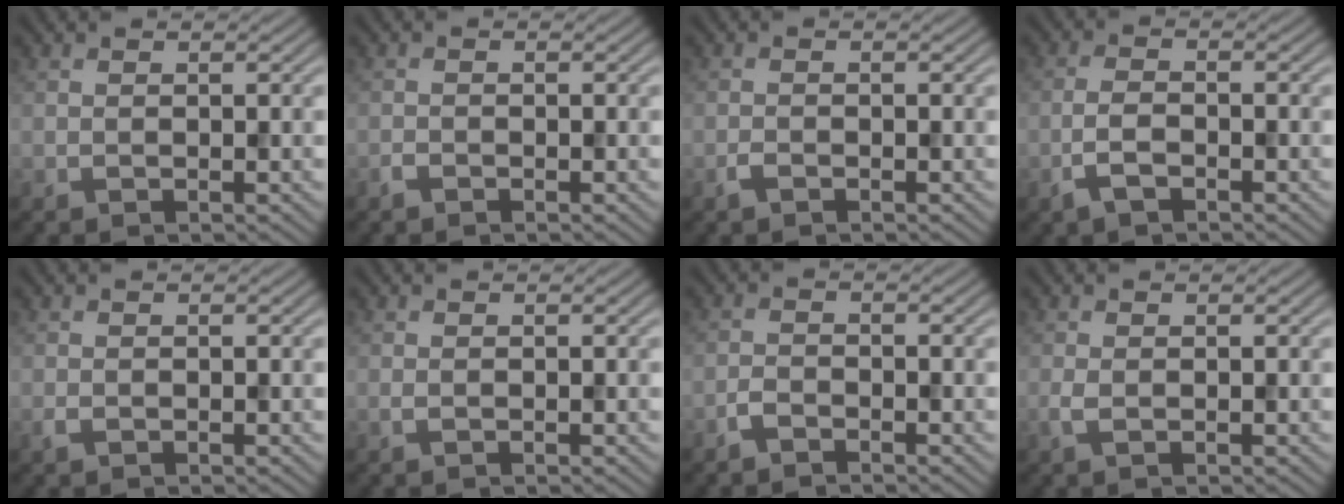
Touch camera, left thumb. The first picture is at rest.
{"total": 0.8, "force": [-0.7, 0.3, 0.3], "torque": [-0.006, 0.000, -0.015]}
{"total": 1.0, "force": [-0.8, 0.4, 0.6], "torque": [-0.013, 0.000, -0.017]}
{"total": 3.2, "force": [-1.9, 1.2, 2.3], "torque": [-0.054, 0.000, -0.043]}
{"total": 0.8, "force": [-0.3, 0.5, 0.5], "torque": [-0.014, -0.002, -0.006]}
{"total": 0.5, "force": [-0.1, 0.2, 0.5], "torque": [-0.012, -0.001, -0.003]}
{"total": 1.7, "force": [-1.4, 0.5, 0.7], "torque": [-0.016, 0.002, -0.034]}
{"total": 1.3, "force": [-0.2, 0.5, 1.1], "torque": [-0.029, -0.002, -0.006]}